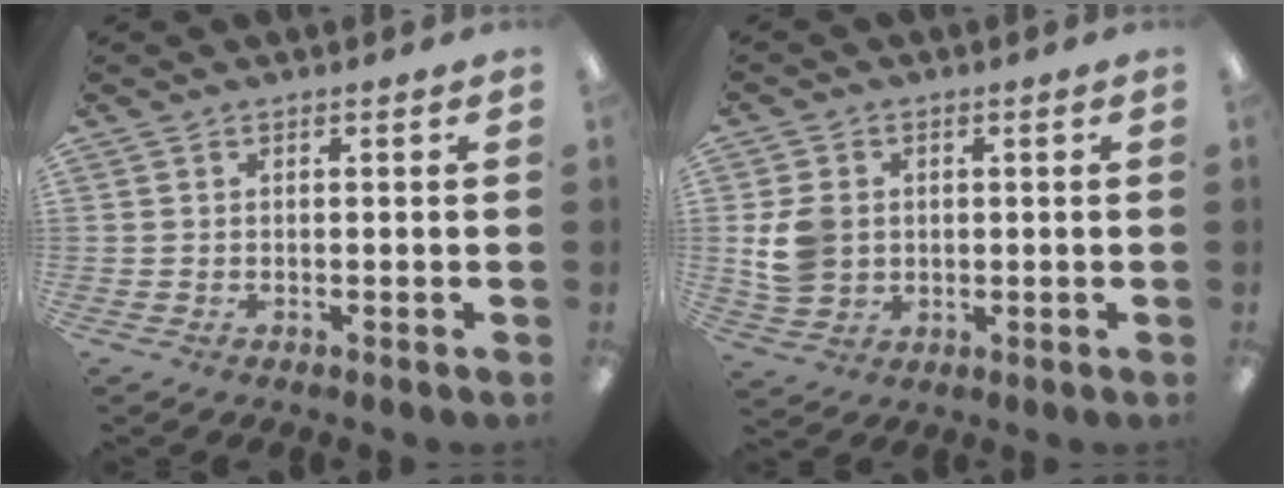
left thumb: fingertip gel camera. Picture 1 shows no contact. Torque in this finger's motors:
{"motor_torque": [-0.23, 0.70, 0.47, -0.42, 0.04]}